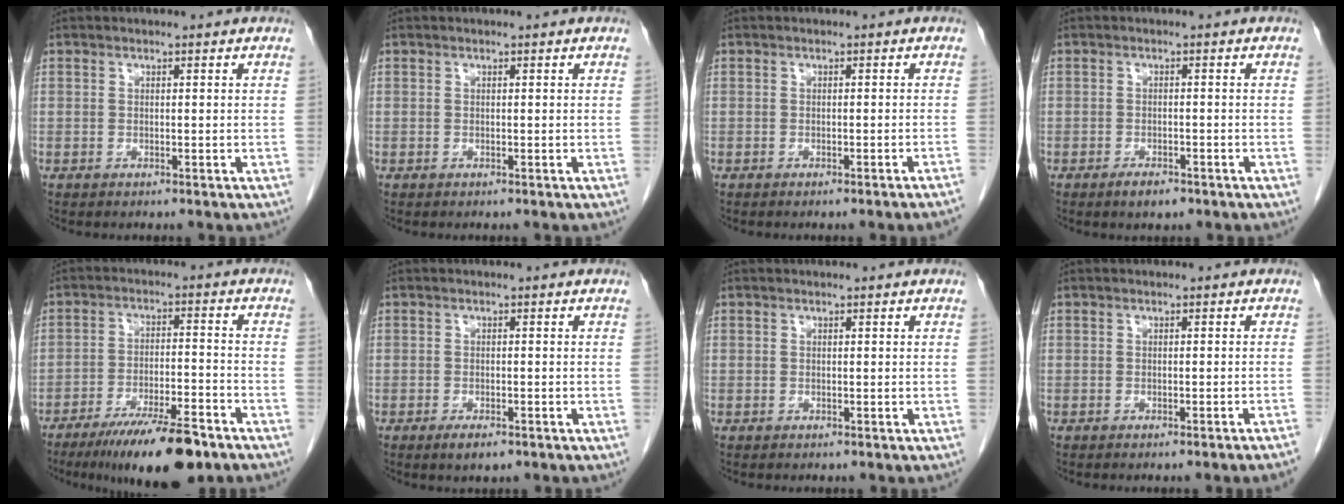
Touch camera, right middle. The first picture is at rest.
{"total": 0.0}
{"total": 2.5, "force": [-2.0, -0.8, 1.3], "torque": [-0.014, 0.005, -0.024]}
{"total": 2.5, "force": [-1.7, 0.9, 1.5], "torque": [-0.030, -0.001, -0.023]}
{"total": 13.2, "force": [-9.5, 2.3, 8.9], "torque": [-0.141, -0.020, -0.158]}
{"total": 2.6, "force": [-1.6, 0.9, 1.8], "torque": [-0.034, -0.003, -0.022]}
{"total": 0.0}
{"total": 2.5, "force": [-2.0, -0.8, 1.3], "torque": [-0.014, 0.007, -0.024]}